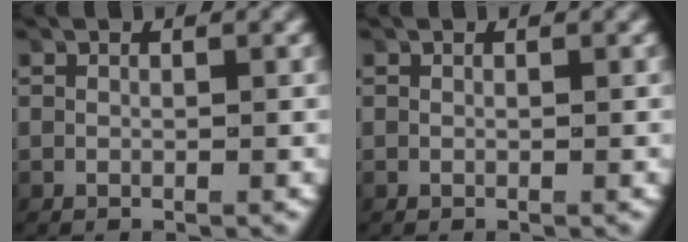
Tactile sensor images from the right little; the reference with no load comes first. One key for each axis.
{"total": 0.0}